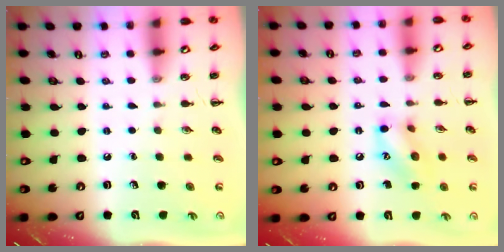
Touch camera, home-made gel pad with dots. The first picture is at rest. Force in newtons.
{"total": 10.7, "press": 10.7, "slide": 0.3}